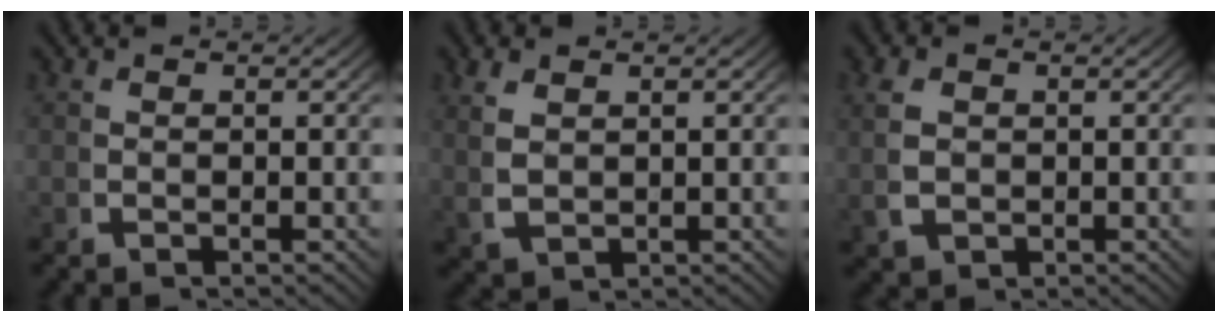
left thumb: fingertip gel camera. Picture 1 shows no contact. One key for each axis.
{"total": 2.4, "fx": 1.1, "fy": 1.6, "fz": 1.4, "tx": -0.032, "ty": -0.001, "tz": 0.033}
{"total": 3.5, "fx": 0.3, "fy": 2.9, "fz": 2.0, "tx": -0.053, "ty": -0.010, "tz": 0.014}